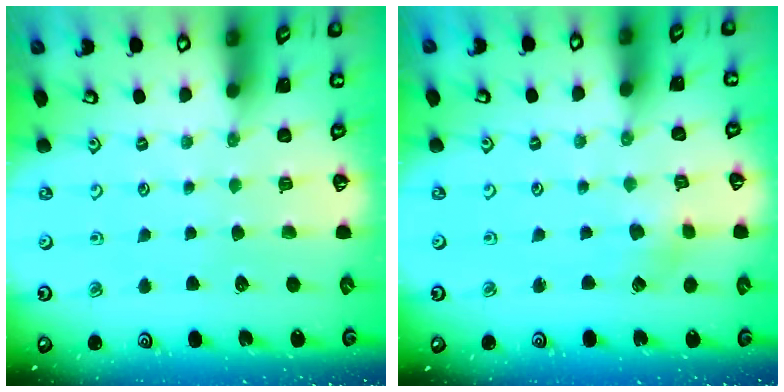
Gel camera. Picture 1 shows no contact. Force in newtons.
{"total": 2.6, "press": 2.6, "slide": 0.4}